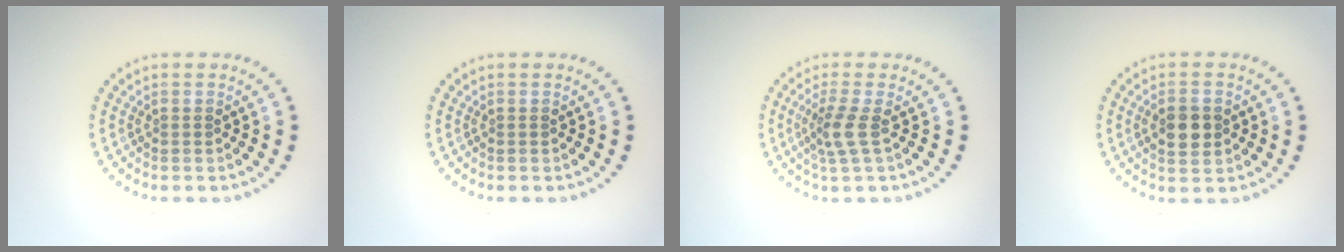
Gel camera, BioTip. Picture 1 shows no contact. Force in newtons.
{"total": 0.0}
{"total": 2.4, "press": 1.8, "slide": 1.6}
{"total": 3.2, "press": 3.2, "slide": 0.1}